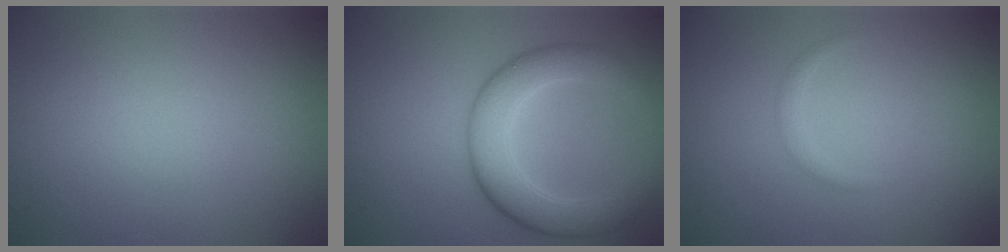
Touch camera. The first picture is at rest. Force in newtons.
{"total": 6.2, "press": 6.1, "slide": 0.1}
{"total": 0.8, "press": 0.8, "slide": 0.0}